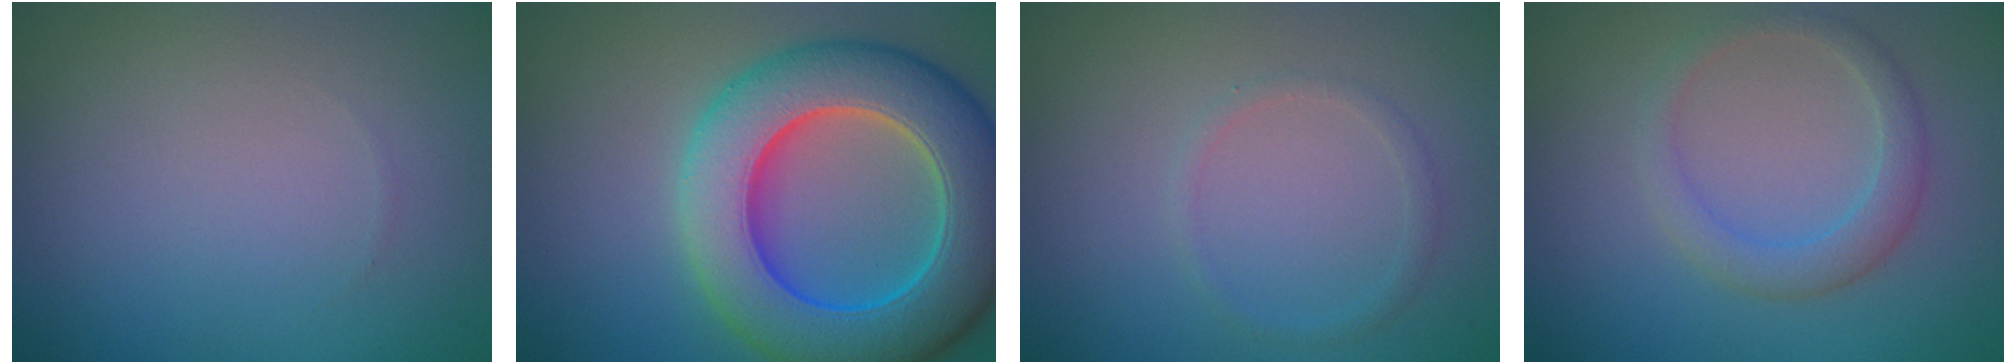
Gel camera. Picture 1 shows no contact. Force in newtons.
{"total": 12.0, "press": 12.0, "slide": 0.4}
{"total": 1.0, "press": 1.0, "slide": 0.1}
{"total": 2.6, "press": 2.6, "slide": 0.3}